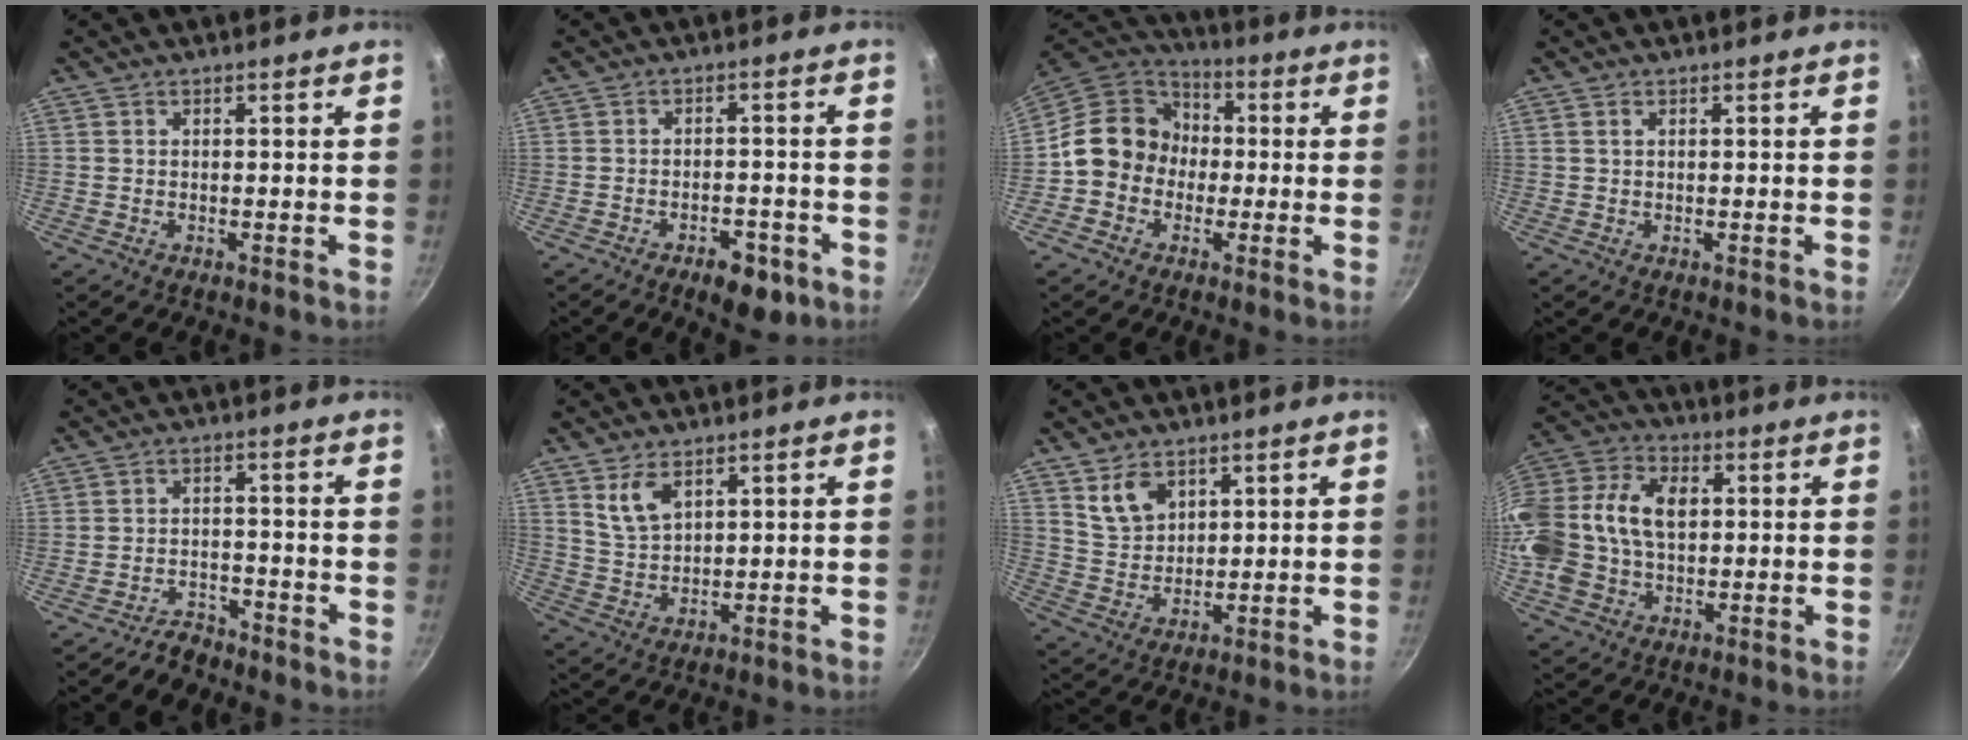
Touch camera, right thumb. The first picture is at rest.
{"total": 6.9, "force": [-3.8, 3.5, 4.6], "torque": [-0.039, 0.025, -0.043]}
{"total": 12.5, "force": [-1.0, 11.1, 5.7], "torque": [-0.054, 0.034, -0.038]}
{"total": 0.7, "force": [0.3, 0.4, 0.5], "torque": [-0.008, 0.002, 0.005]}
{"total": 3.9, "force": [-3.5, 1.7, 0.3], "torque": [0.011, 0.036, -0.059]}
{"total": 6.0, "force": [3.3, 3.2, 3.8], "torque": [-0.063, -0.023, 0.072]}
{"total": 9.3, "force": [3.8, 6.6, 5.4], "torque": [-0.078, -0.017, 0.076]}
{"total": 21.3, "force": [1.7, 15.2, 14.9], "torque": [-0.300, 0.039, 0.022]}